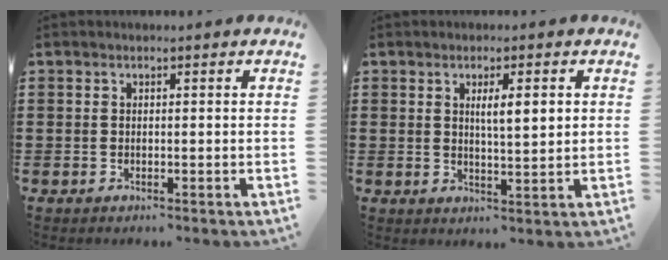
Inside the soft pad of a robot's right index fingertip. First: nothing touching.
{"total": 4.1, "force": [1.2, 0.8, 3.8], "torque": [-0.068, 0.003, 0.016]}